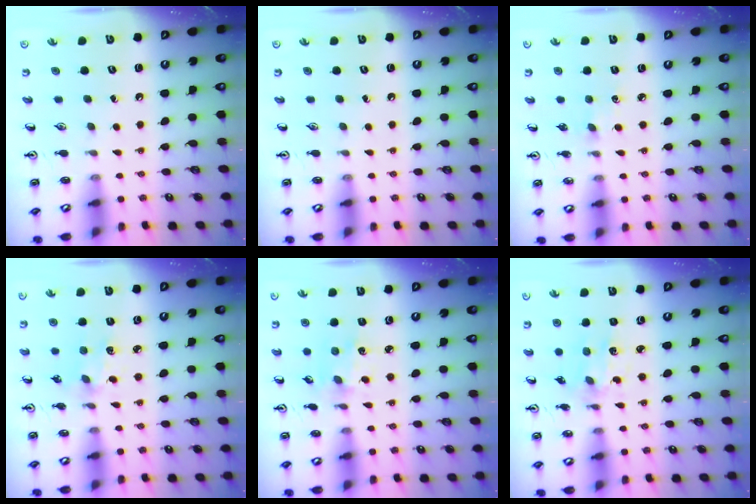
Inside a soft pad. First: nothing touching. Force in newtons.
{"total": 0.0}
{"total": 2.0, "press": 2.0, "slide": 0.3}
{"total": 2.2, "press": 2.2, "slide": 0.2}
{"total": 1.6, "press": 1.5, "slide": 0.3}
{"total": 1.8, "press": 1.8, "slide": 0.3}